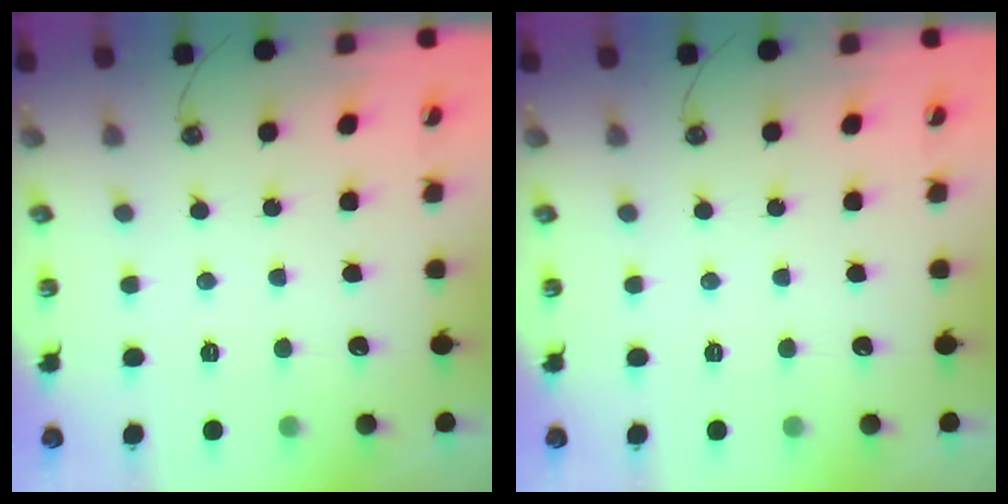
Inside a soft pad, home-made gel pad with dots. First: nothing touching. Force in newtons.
{"total": 0.0}